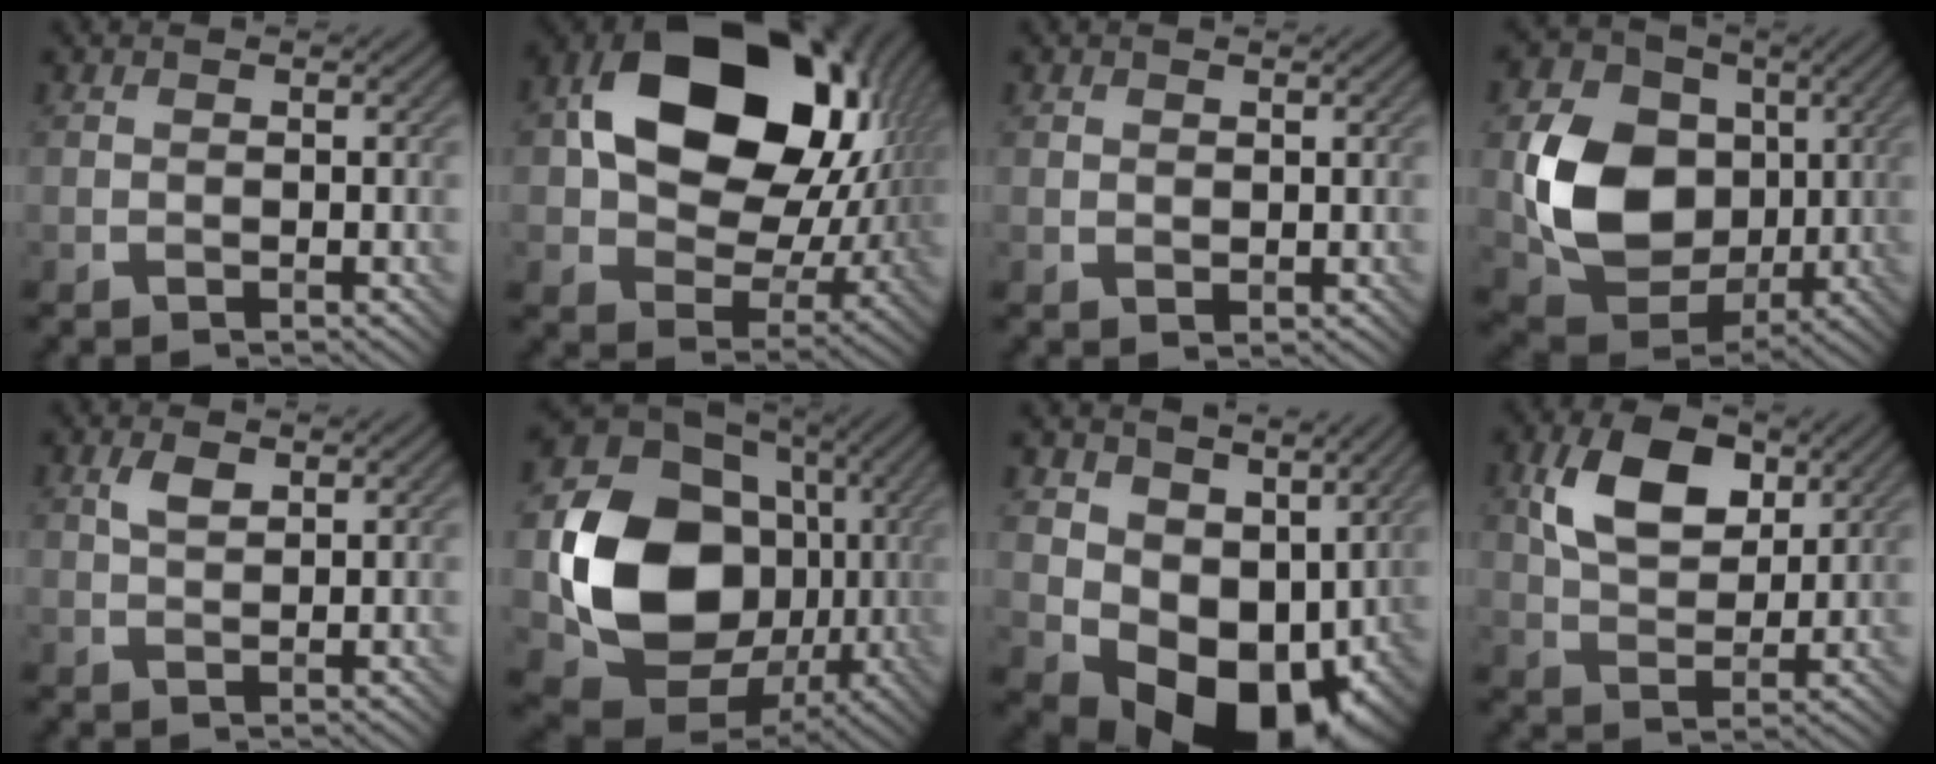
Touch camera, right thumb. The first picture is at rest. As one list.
[{"total": 18.3, "force": [4.2, 13.5, 11.6], "torque": [-0.204, -0.013, 0.095]}, {"total": 1.0, "force": [0.6, 0.8, 0.3], "torque": [-0.007, -0.004, 0.013]}, {"total": 12.5, "force": [0.2, 10.1, 7.4], "torque": [-0.166, -0.010, 0.006]}, {"total": 2.0, "force": [1.0, 0.9, 1.5], "torque": [-0.032, 0.003, 0.019]}, {"total": 16.7, "force": [-0.6, 13.6, 9.7], "torque": [-0.188, -0.040, -0.008]}, {"total": 12.9, "force": [1.7, 9.7, 8.3], "torque": [-0.146, -0.041, 0.051]}, {"total": 8.9, "force": [3.4, 5.4, 6.2], "torque": [-0.127, 0.005, 0.059]}]